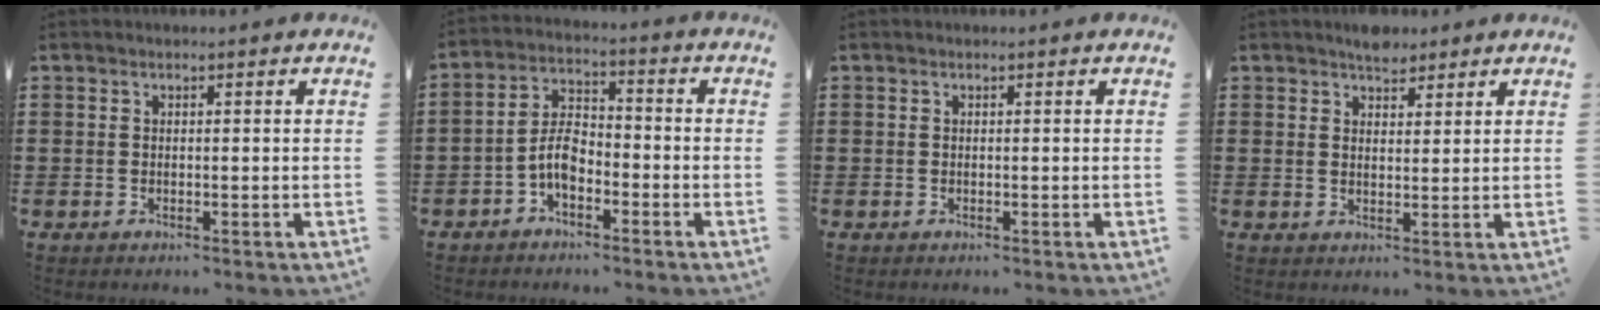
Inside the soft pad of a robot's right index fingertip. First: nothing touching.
{"total": 5.5, "force": [-2.5, 2.8, 4.0], "torque": [-0.092, 0.006, -0.052]}
{"total": 0.0}
{"total": 2.8, "force": [2.5, 1.1, 0.7], "torque": [-0.019, 0.005, 0.048]}